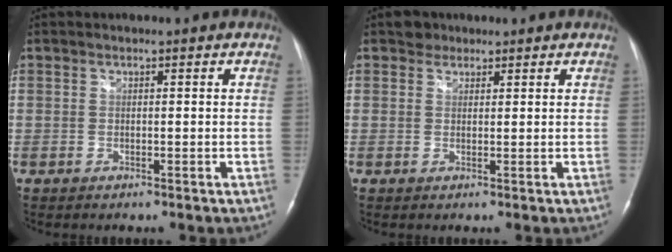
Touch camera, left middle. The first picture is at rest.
{"total": 1.9, "force": [1.4, 1.3, 0.0], "torque": [0.003, 0.006, 0.019]}